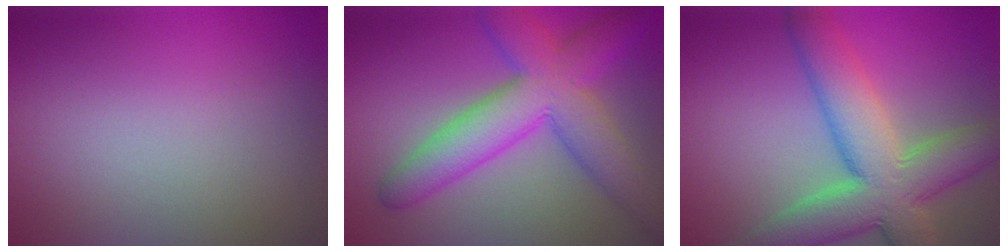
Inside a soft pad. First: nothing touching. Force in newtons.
{"total": 8.3, "press": 8.3, "slide": 0.2}
{"total": 10.0, "press": 10.0, "slide": 0.7}